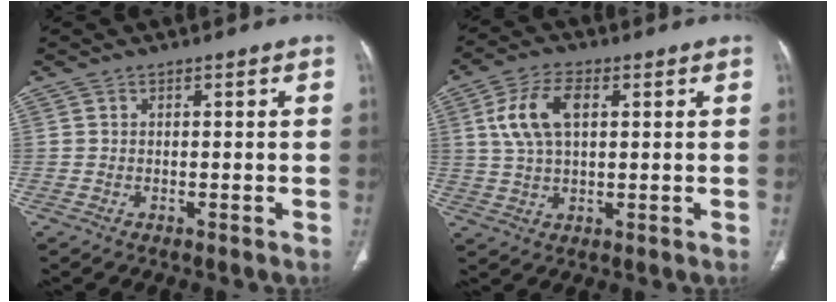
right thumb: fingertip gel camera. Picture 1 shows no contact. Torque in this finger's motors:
{"motor_torque": [-0.55, 0.81, 0.55, 0.04, 0.10]}